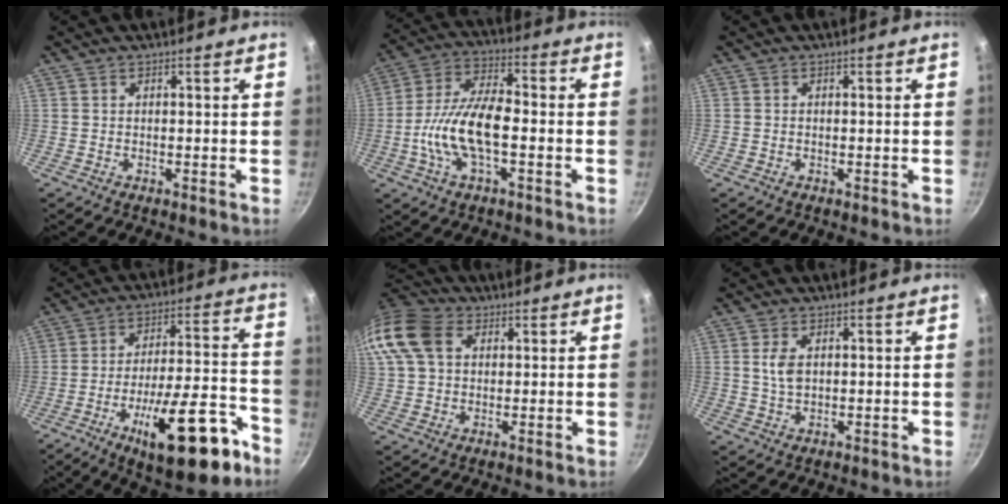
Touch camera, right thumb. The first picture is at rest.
{"total": 18.3, "force": [-3.1, 9.1, 15.5], "torque": [-0.276, 0.042, -0.077]}
{"total": 0.0}
{"total": 20.8, "force": [-10.9, 6.9, 16.3], "torque": [-0.209, 0.061, -0.156]}
{"total": 14.3, "force": [4.4, 10.4, 8.7], "torque": [-0.180, 0.020, 0.069]}
{"total": 3.9, "force": [0.9, 2.3, 3.0], "torque": [-0.053, -0.002, 0.018]}